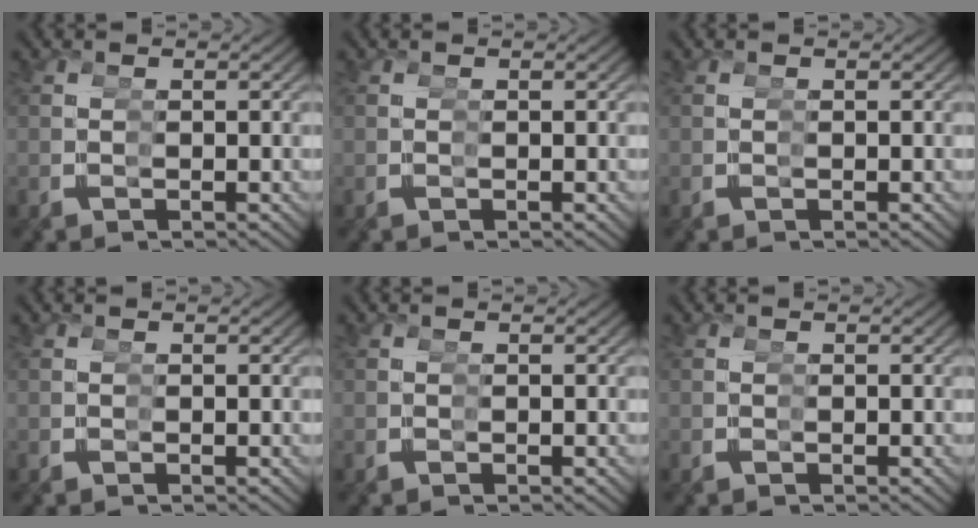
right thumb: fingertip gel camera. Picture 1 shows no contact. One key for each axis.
{"total": 0.0}
{"total": 0.0}
{"total": 0.0}
{"total": 0.0}
{"total": 0.0}